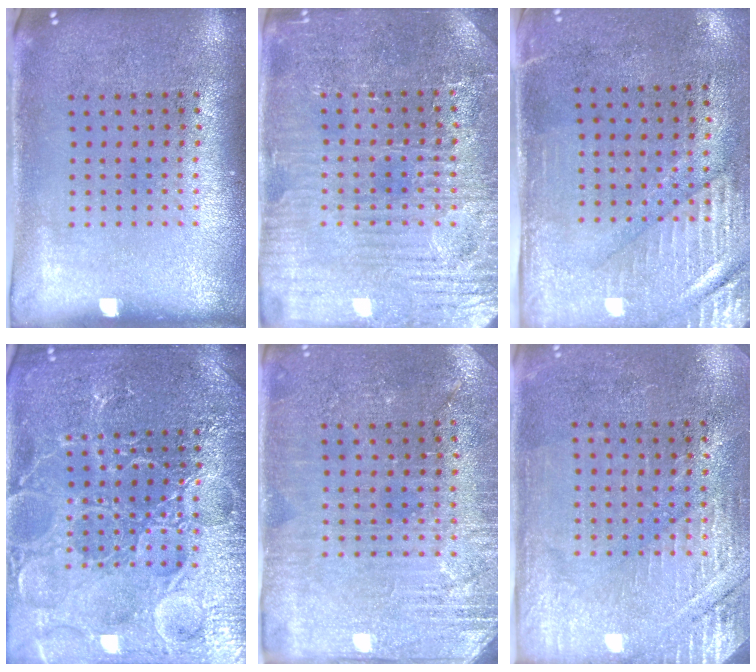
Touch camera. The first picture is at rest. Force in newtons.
{"total": 3.9, "press": 3.8, "slide": 0.8}
{"total": 3.0, "press": 2.6, "slide": 1.6}
{"total": 5.3, "press": 5.3, "slide": 0.6}
{"total": 2.9, "press": 2.8, "slide": 0.4}
{"total": 2.8, "press": 2.7, "slide": 0.8}